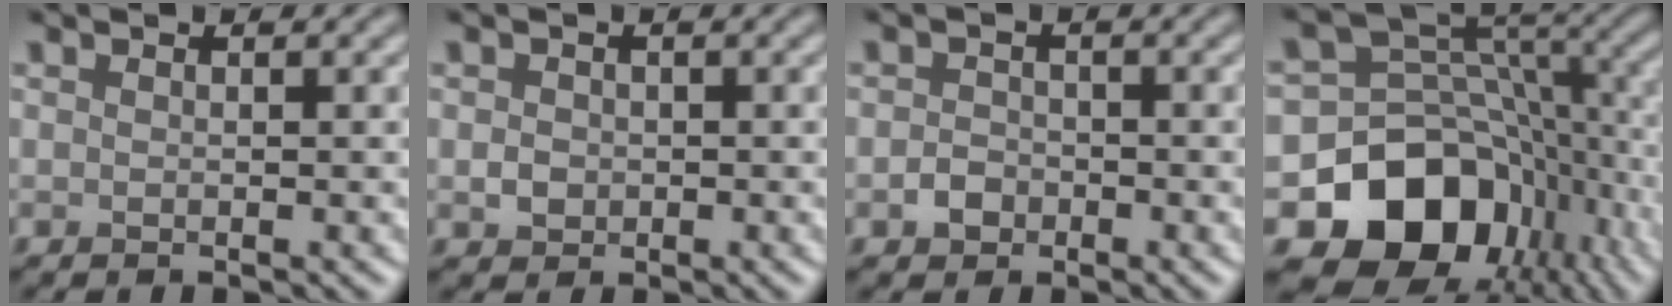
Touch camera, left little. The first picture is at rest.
{"total": 1.3, "force": [-0.2, 1.2, 0.5], "torque": [-0.006, -0.003, -0.006]}
{"total": 1.6, "force": [-0.8, 1.3, 0.6], "torque": [-0.006, 0.001, -0.018]}
{"total": 13.0, "force": [-5.9, 9.8, 6.1], "torque": [-0.112, -0.010, -0.101]}